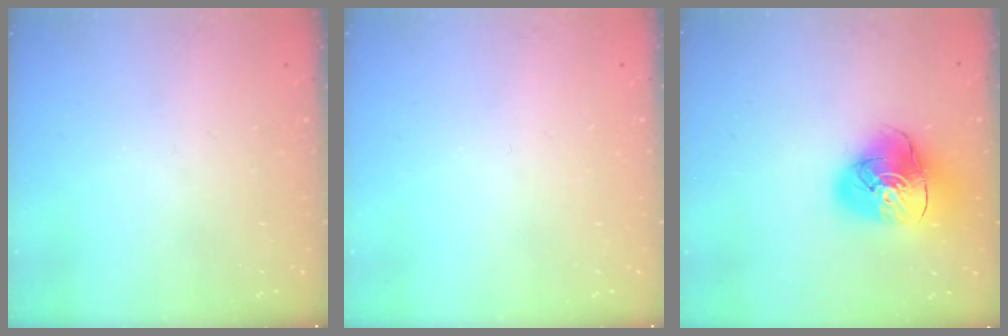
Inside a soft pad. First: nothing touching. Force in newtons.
{"total": 0.0}
{"total": 13.9, "press": 13.8, "slide": 1.7}